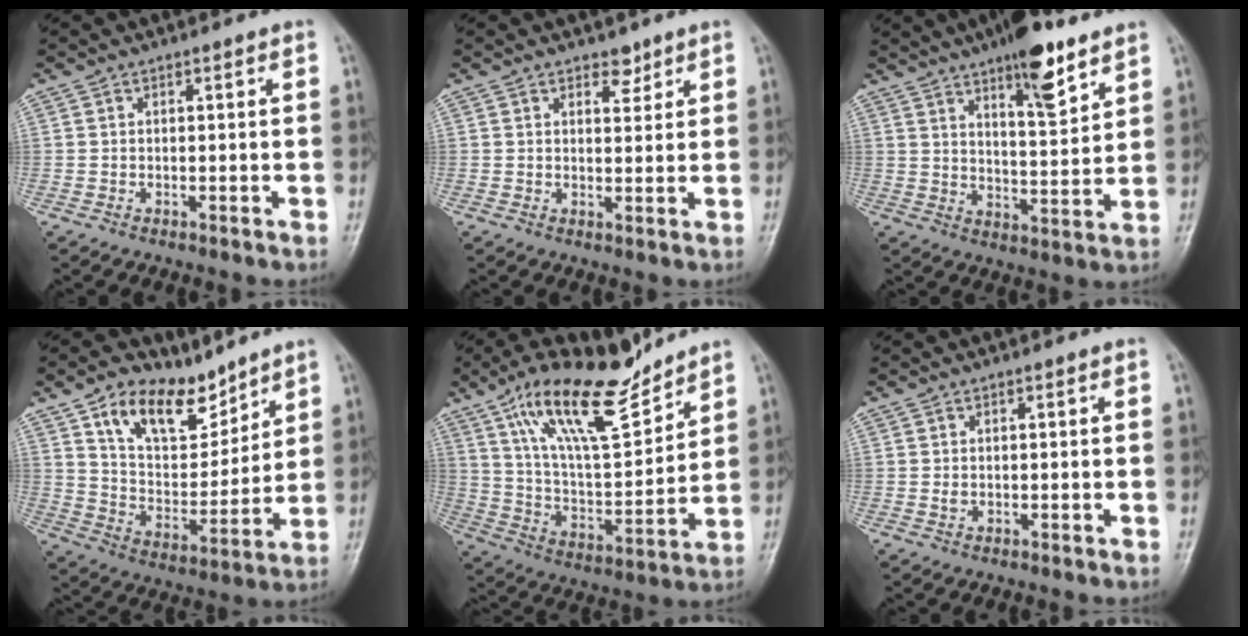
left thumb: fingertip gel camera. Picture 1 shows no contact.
{"total": 2.9, "force": [2.1, 1.7, 1.2], "torque": [0.001, -0.013, 0.032]}
{"total": 12.2, "force": [7.9, 3.5, 8.6], "torque": [-0.111, -0.045, 0.124]}
{"total": 14.7, "force": [9.9, 7.9, 7.4], "torque": [-0.088, -0.060, 0.185]}
{"total": 18.9, "force": [13.6, 5.8, 11.7], "torque": [-0.168, -0.068, 0.246]}
{"total": 0.8, "force": [0.1, 0.6, 0.5], "torque": [-0.008, 0.000, 0.002]}